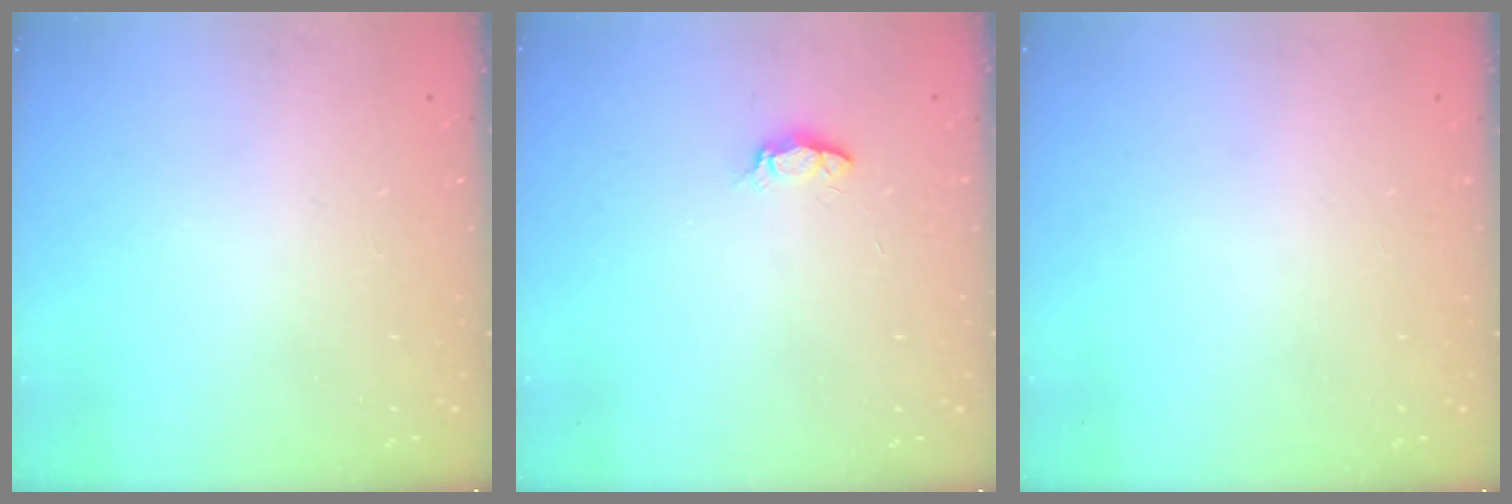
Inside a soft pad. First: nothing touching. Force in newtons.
{"total": 3.3, "press": 3.3, "slide": 0.4}
{"total": 0.0}